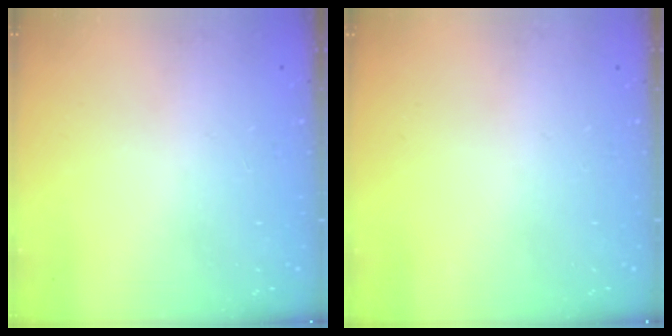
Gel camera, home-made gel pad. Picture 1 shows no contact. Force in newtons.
{"total": 0.0}